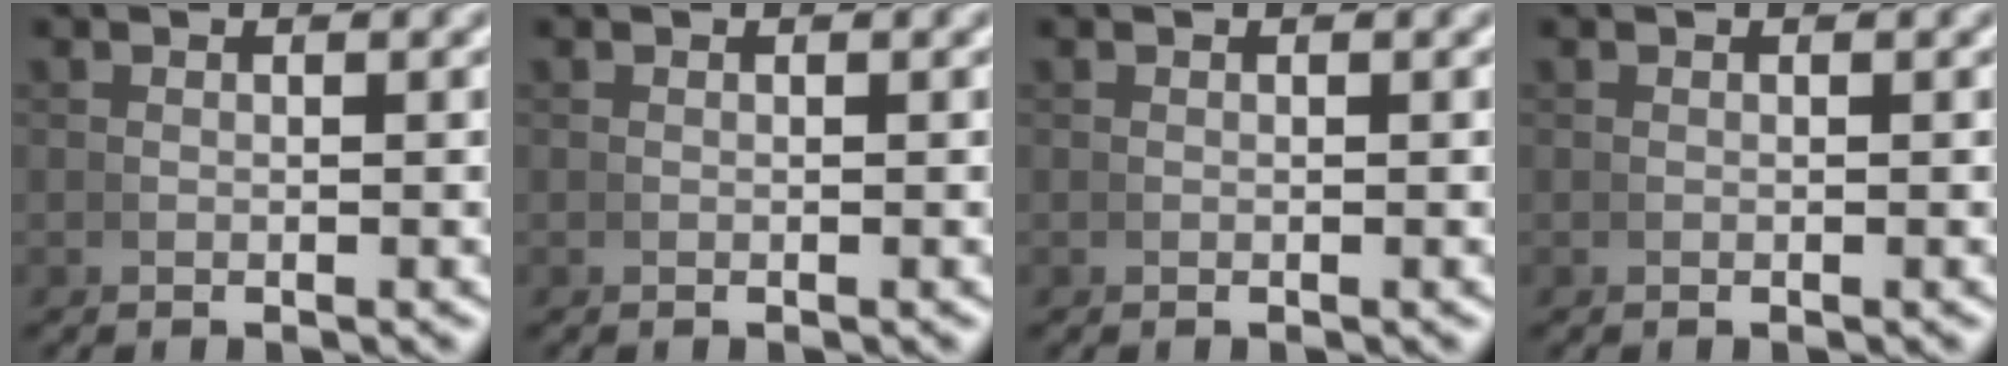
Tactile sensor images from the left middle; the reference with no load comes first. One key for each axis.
{"total": 0.0}
{"total": 0.0}
{"total": 0.0}